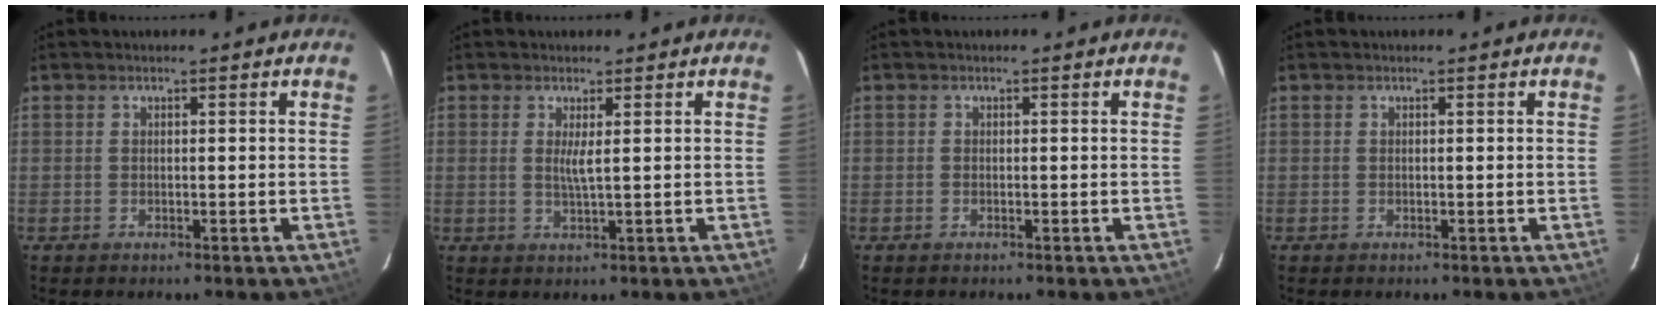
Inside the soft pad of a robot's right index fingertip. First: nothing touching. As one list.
[{"total": 2.3, "force": [0.6, -0.1, 2.2], "torque": [-0.039, -0.004, 0.008]}, {"total": 0.6, "force": [-0.5, 0.3, 0.2], "torque": [-0.003, -0.002, -0.011]}, {"total": 0.0}]